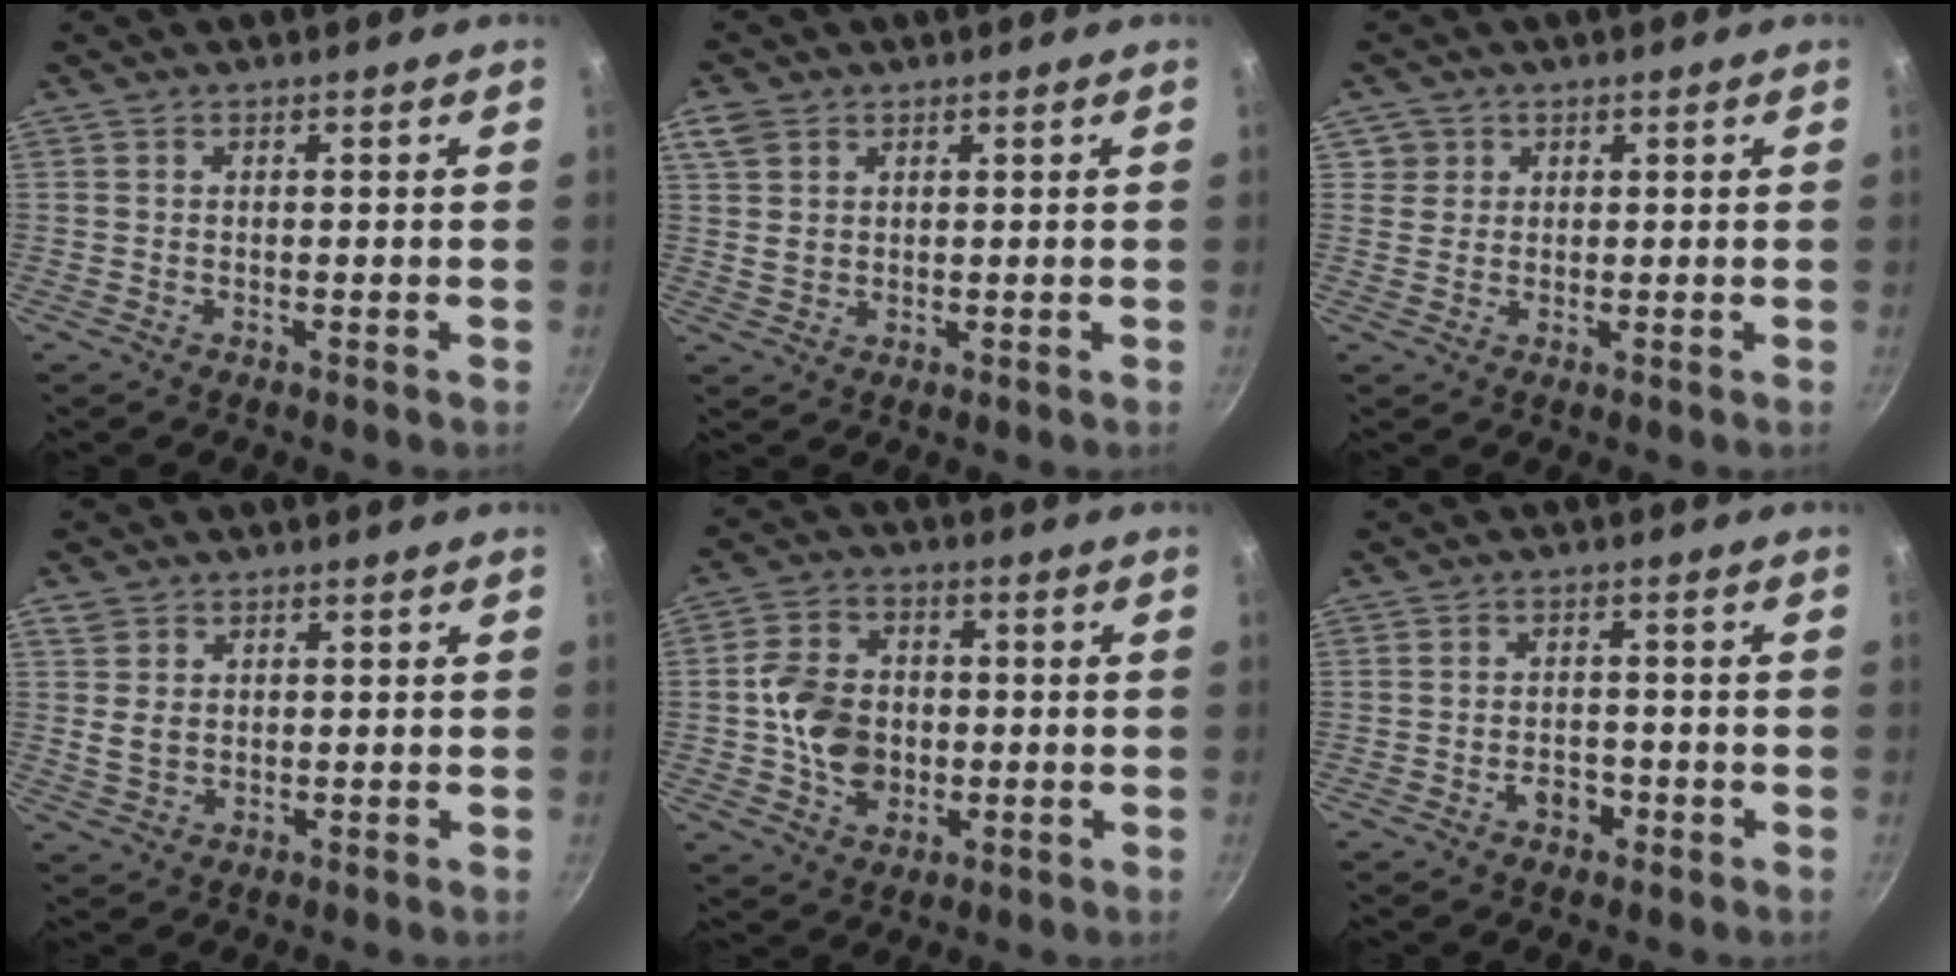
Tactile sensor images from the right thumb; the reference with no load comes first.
{"total": 5.2, "force": [2.5, 4.0, 2.4], "torque": [-0.031, -0.009, 0.048]}
{"total": 3.3, "force": [1.2, 3.0, 0.2], "torque": [0.024, 0.007, 0.016]}
{"total": 3.9, "force": [1.1, 3.2, 2.0], "torque": [-0.029, -0.007, 0.021]}
{"total": 11.2, "force": [-0.7, 8.9, 6.7], "torque": [-0.095, 0.015, -0.016]}
{"total": 3.4, "force": [-1.6, 2.4, 1.8], "torque": [-0.011, 0.016, -0.024]}